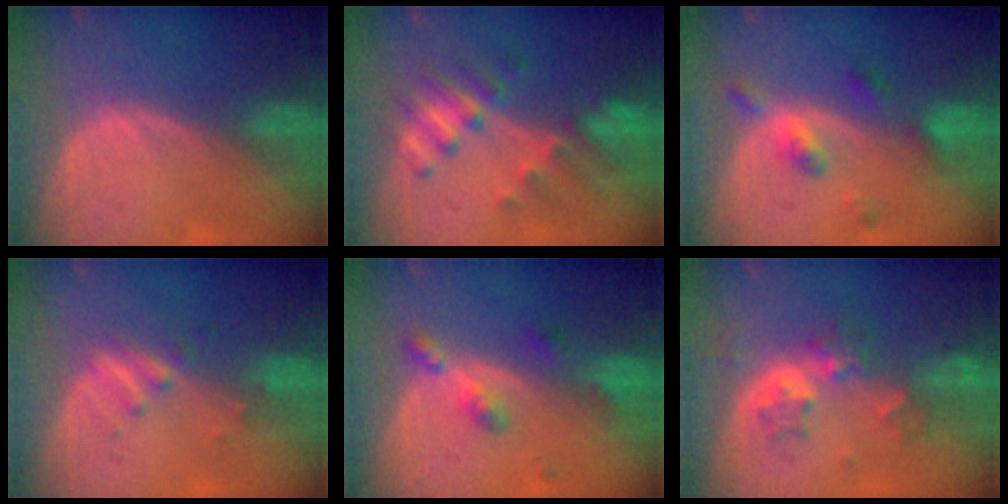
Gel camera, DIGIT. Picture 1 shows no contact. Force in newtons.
{"total": 7.6, "press": 7.5, "slide": 1.1}
{"total": 5.1, "press": 4.6, "slide": 2.2}
{"total": 2.7, "press": 2.7, "slide": 0.5}
{"total": 4.6, "press": 4.3, "slide": 1.7}
{"total": 6.5, "press": 5.7, "slide": 3.2}